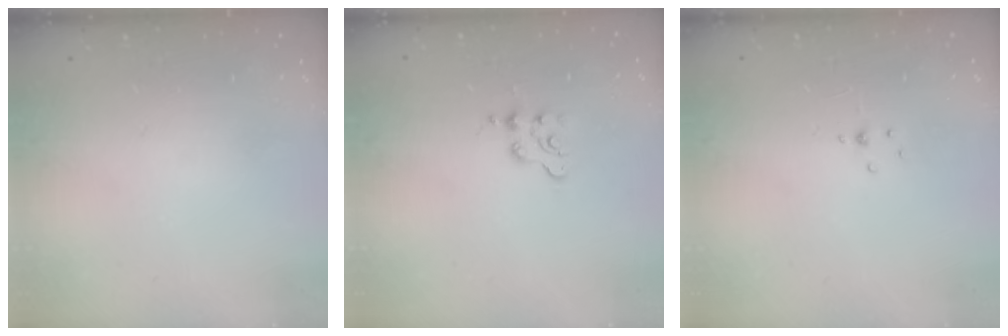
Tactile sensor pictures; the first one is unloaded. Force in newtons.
{"total": 3.2, "press": 3.2, "slide": 0.4}
{"total": 1.8, "press": 1.8, "slide": 0.2}